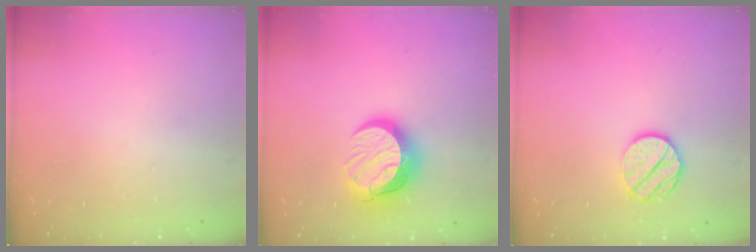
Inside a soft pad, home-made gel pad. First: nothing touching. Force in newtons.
{"total": 13.1, "press": 13.0, "slide": 1.1}
{"total": 10.5, "press": 10.4, "slide": 0.7}